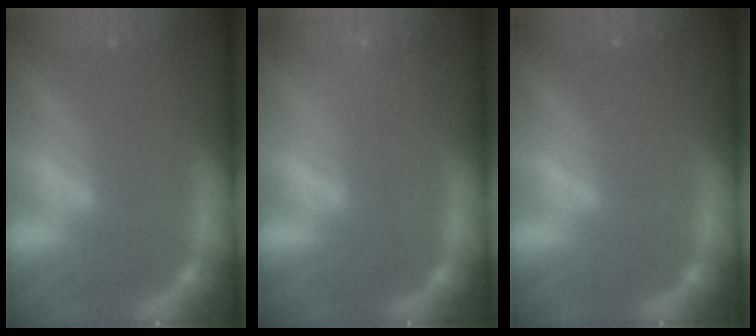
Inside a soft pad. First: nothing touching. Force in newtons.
{"total": 3.0}
{"total": 0.0}